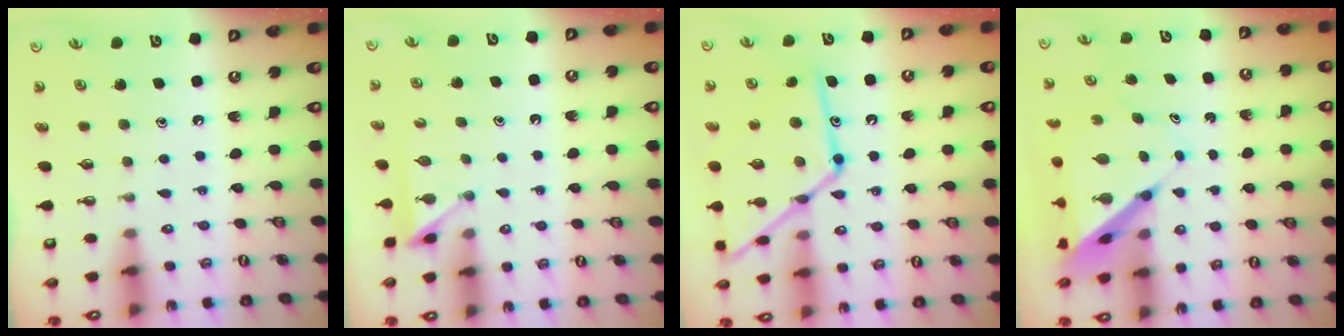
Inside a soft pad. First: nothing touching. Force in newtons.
{"total": 3.0, "press": 3.0, "slide": 0.4}
{"total": 19.2, "press": 19.1, "slide": 1.5}
{"total": 7.3, "press": 7.3, "slide": 0.6}